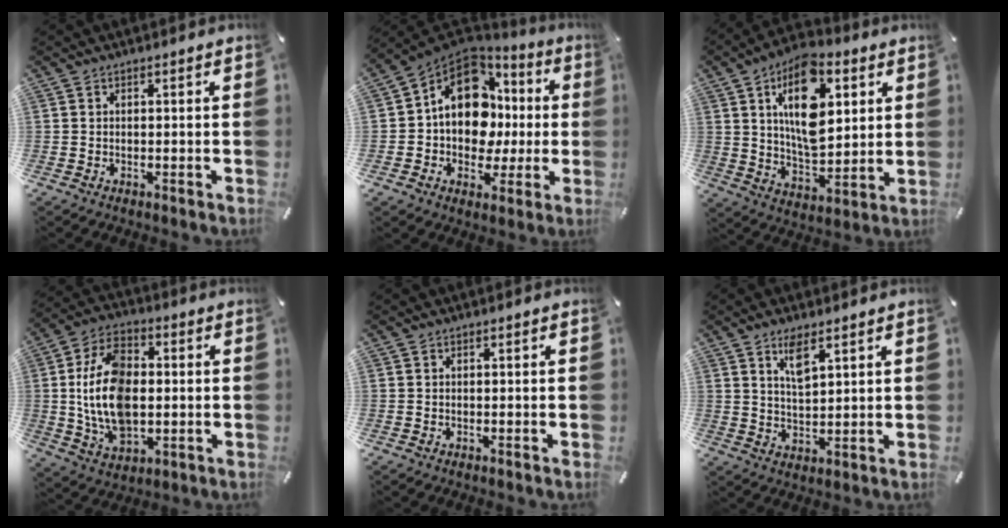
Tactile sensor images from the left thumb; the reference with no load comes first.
{"total": 15.7, "force": [0.9, 12.6, 9.3], "torque": [-0.165, -0.002, 0.020]}
{"total": 17.4, "force": [6.5, 9.8, 12.9], "torque": [-0.228, -0.014, 0.108]}
{"total": 16.7, "force": [0.2, 10.8, 12.7], "torque": [-0.274, 0.004, 0.005]}
{"total": 0.0}
{"total": 5.9, "force": [3.8, 2.0, 4.0], "torque": [-0.072, -0.015, 0.065]}